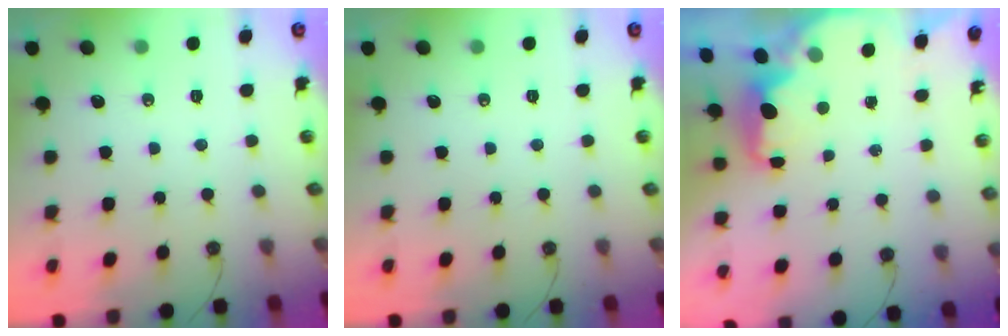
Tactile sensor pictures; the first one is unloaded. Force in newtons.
{"total": 0.0}
{"total": 2.4, "press": 2.3, "slide": 0.8}